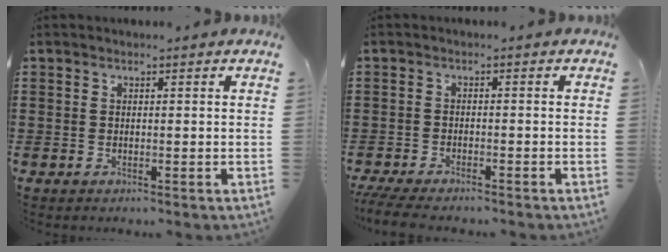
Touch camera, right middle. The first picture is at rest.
{"total": 2.9, "force": [-2.7, 0.2, 1.0], "torque": [-0.033, -0.005, -0.058]}